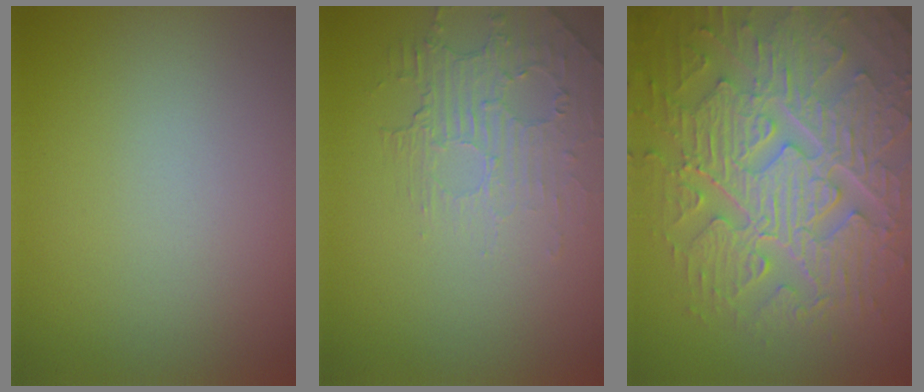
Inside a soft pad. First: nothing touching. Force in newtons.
{"total": 2.1, "press": 1.2, "slide": 1.7}
{"total": 10.5, "press": 7.0, "slide": 7.8}